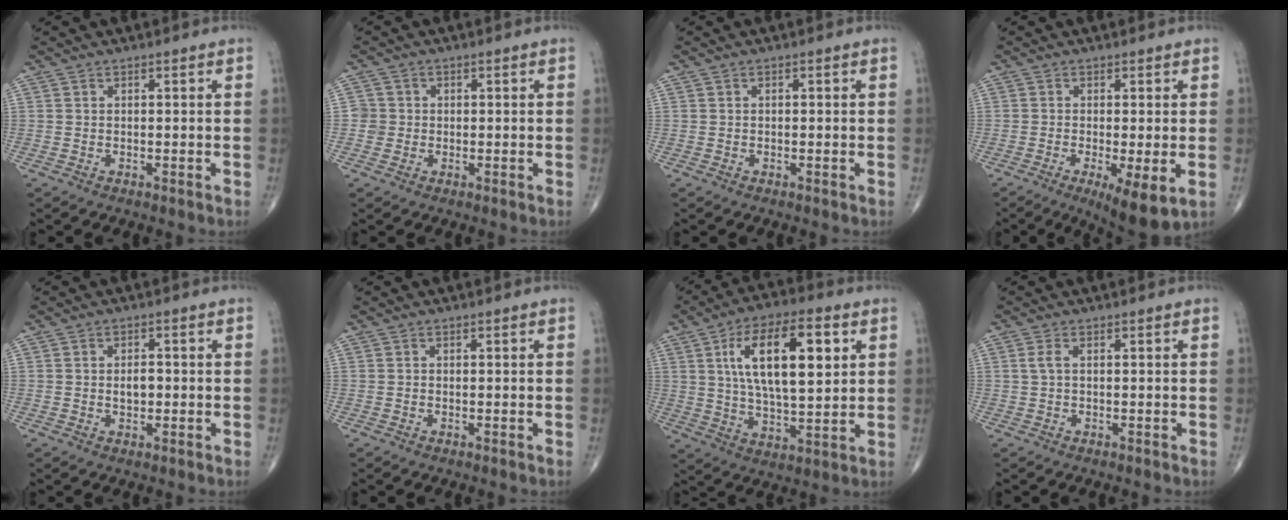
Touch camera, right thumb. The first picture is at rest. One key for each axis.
{"total": 2.6, "fx": -0.3, "fy": 2.5, "fz": 0.1, "tx": 0.020, "ty": 0.009, "tz": -0.009}
{"total": 0.0}
{"total": 8.3, "fx": -2.4, "fy": 2.1, "fz": 7.7, "tx": -0.122, "ty": -0.023, "tz": -0.037}
{"total": 2.7, "fx": -0.2, "fy": 1.6, "fz": 2.1, "tx": -0.031, "ty": 0.002, "tz": -0.004}
{"total": 0.0}
{"total": 17.9, "fx": 5.1, "fy": 7.3, "fz": 15.5, "tx": -0.247, "ty": -0.007, "tz": 0.086}
{"total": 1.5, "fx": 0.2, "fy": 0.7, "fz": 1.4, "tx": -0.037, "ty": 0.005, "tz": 0.005}